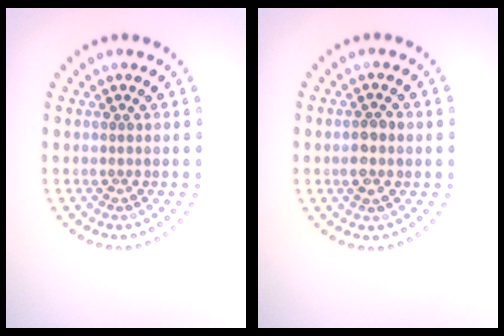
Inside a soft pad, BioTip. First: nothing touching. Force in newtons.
{"total": 1.9, "press": 1.9, "slide": 0.3}